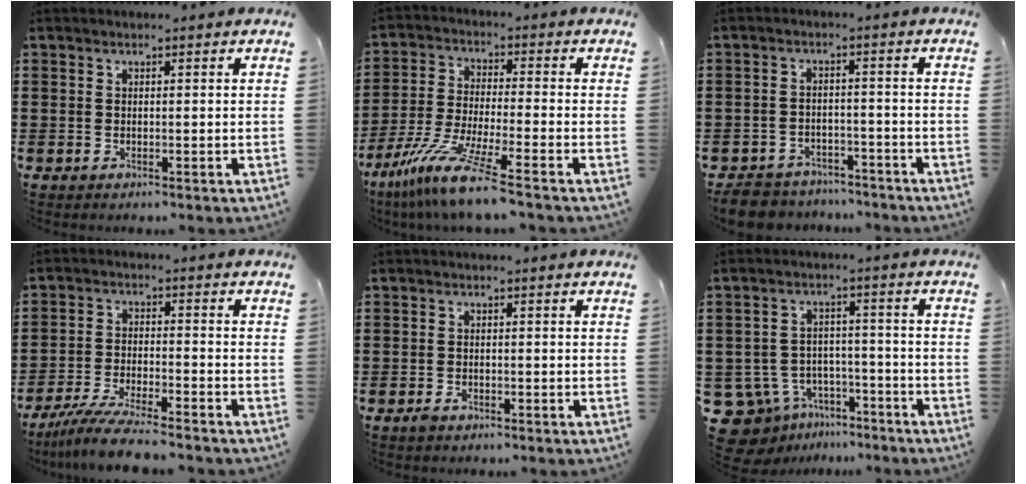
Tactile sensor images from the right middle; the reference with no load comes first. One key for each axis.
{"total": 10.0, "fx": -7.6, "fy": 0.0, "fz": 6.5, "tx": -0.146, "ty": -0.015, "tz": -0.153}
{"total": 4.8, "fx": -4.6, "fy": 1.1, "fz": 0.4, "tx": -0.021, "ty": 0.007, "tz": -0.098}
{"total": 6.9, "fx": -6.1, "fy": 0.2, "fz": 3.2, "tx": -0.073, "ty": -0.013, "tz": -0.118}
{"total": 1.1, "fx": -0.8, "fy": 0.6, "fz": 0.6, "tx": -0.013, "ty": -0.002, "tz": -0.016}
{"total": 7.6, "fx": -6.4, "fy": 3.9, "fz": 1.3, "tx": -0.054, "ty": 0.023, "tz": -0.128}